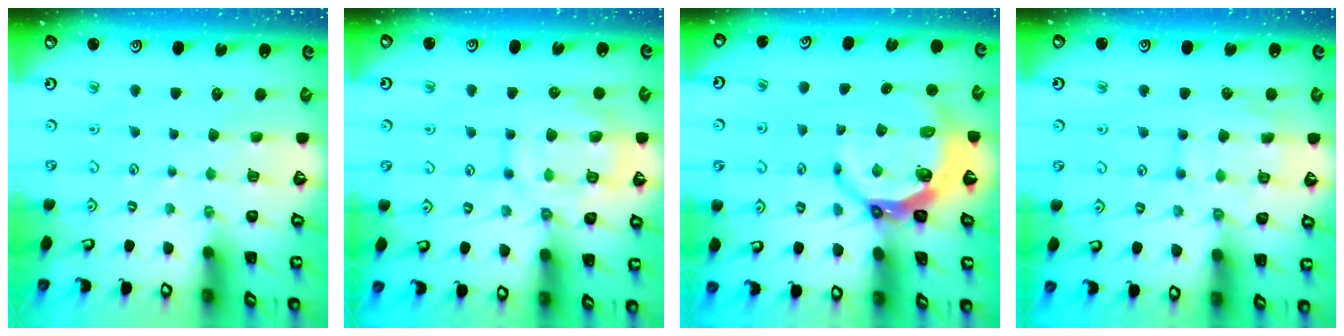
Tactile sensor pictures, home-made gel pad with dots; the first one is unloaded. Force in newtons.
{"total": 13.1, "press": 13.1, "slide": 1.2}
{"total": 7.9, "press": 6.9, "slide": 4.0}
{"total": 10.1, "press": 10.0, "slide": 1.1}